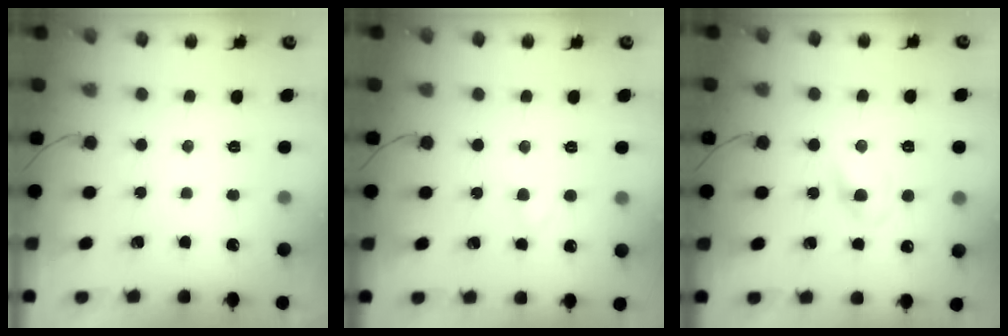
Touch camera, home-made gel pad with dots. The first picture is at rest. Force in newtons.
{"total": 1.9, "press": 1.7, "slide": 0.9}
{"total": 4.4, "press": 4.1, "slide": 1.5}